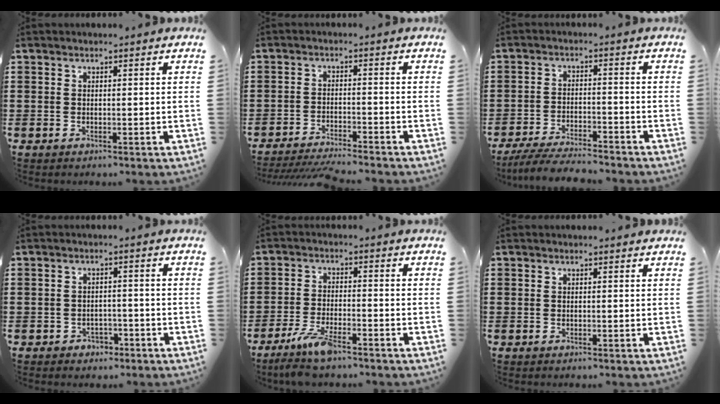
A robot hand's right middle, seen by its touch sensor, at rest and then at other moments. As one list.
[{"total": 3.8, "force": [-3.7, 0.0, 0.9], "torque": [-0.024, -0.005, -0.077]}, {"total": 5.3, "force": [-5.0, 0.5, 1.8], "torque": [-0.041, -0.006, -0.100]}, {"total": 1.8, "force": [-1.5, 1.1, 0.1], "torque": [-0.010, -0.001, -0.034]}, {"total": 6.0, "force": [-4.5, 1.2, 3.8], "torque": [-0.086, -0.011, -0.088]}, {"total": 0.0}]